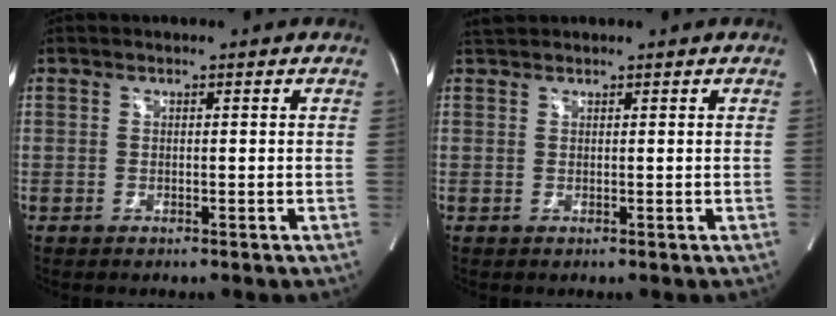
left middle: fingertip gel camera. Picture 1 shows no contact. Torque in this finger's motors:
{"motor_torque": [0.00, -0.10, -0.08, 0.01]}